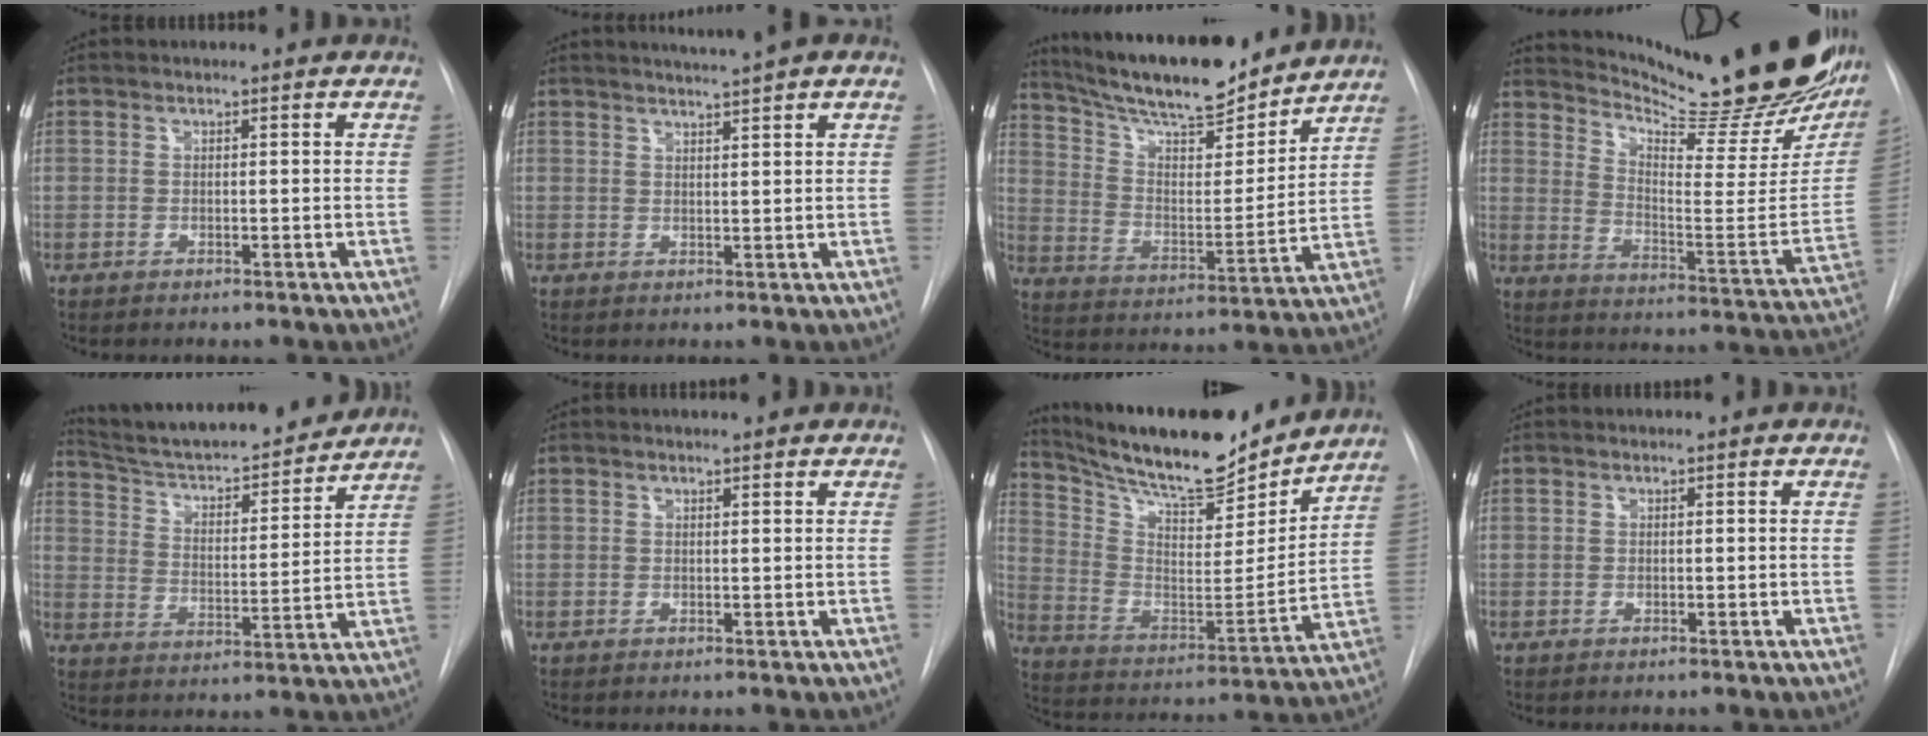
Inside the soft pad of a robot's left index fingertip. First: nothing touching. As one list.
[{"total": 3.8, "force": [3.1, -0.9, 2.0], "torque": [-0.031, 0.003, 0.045]}, {"total": 18.8, "force": [16.6, 3.0, 8.3], "torque": [-0.146, -0.003, 0.271]}, {"total": 27.5, "force": [23.3, 4.4, 13.8], "torque": [-0.209, -0.102, 0.303]}, {"total": 18.8, "force": [17.2, 2.5, 6.9], "torque": [-0.110, -0.006, 0.262]}, {"total": 1.9, "force": [1.6, 0.2, 1.0], "torque": [-0.012, 0.006, 0.019]}, {"total": 22.2, "force": [19.8, 3.9, 9.1], "torque": [-0.165, -0.016, 0.316]}, {"total": 0.0}]